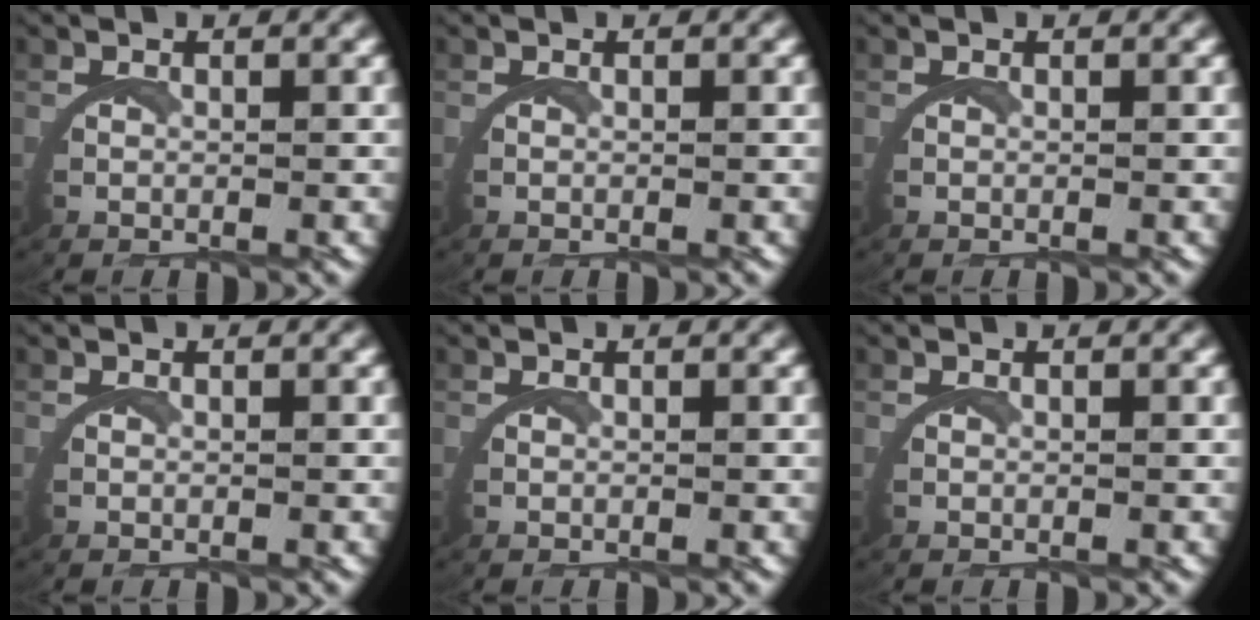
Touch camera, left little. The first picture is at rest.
{"total": 0.0}
{"total": 0.0}
{"total": 0.0}
{"total": 0.0}
{"total": 0.0}